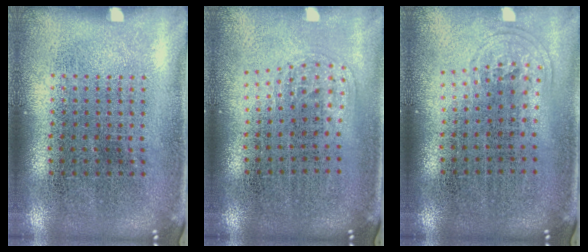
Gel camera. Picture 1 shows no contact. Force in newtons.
{"total": 1.0, "press": 0.7, "slide": 0.7}
{"total": 0.8, "press": 0.5, "slide": 0.7}